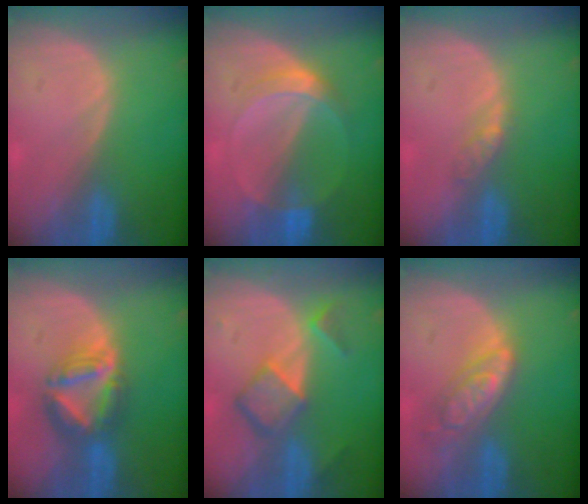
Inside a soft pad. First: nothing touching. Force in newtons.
{"total": 5.1, "press": 4.7, "slide": 2.0}
{"total": 2.2, "press": 1.9, "slide": 1.2}
{"total": 7.5, "press": 6.6, "slide": 3.5}
{"total": 6.8, "press": 5.9, "slide": 3.5}
{"total": 6.3, "press": 5.6, "slide": 2.9}